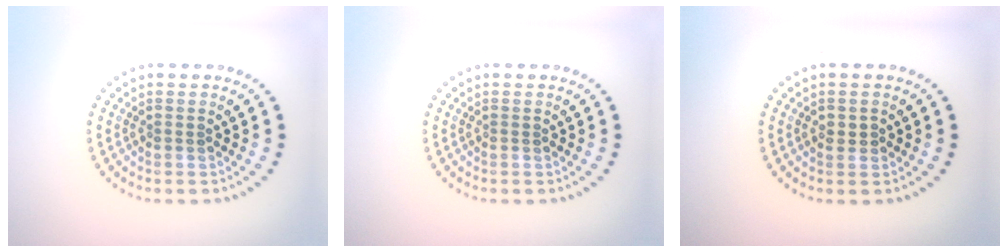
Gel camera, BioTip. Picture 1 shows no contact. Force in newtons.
{"total": 0.0}
{"total": 0.9, "press": 0.9, "slide": 0.2}